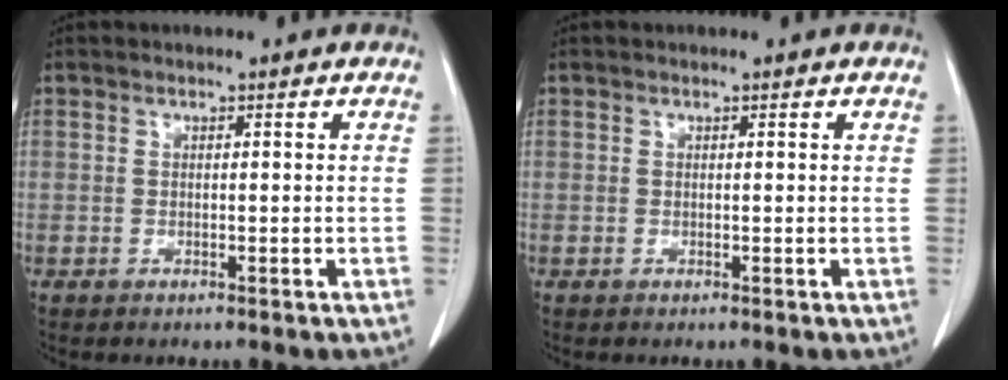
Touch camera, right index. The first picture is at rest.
{"total": 0.0}